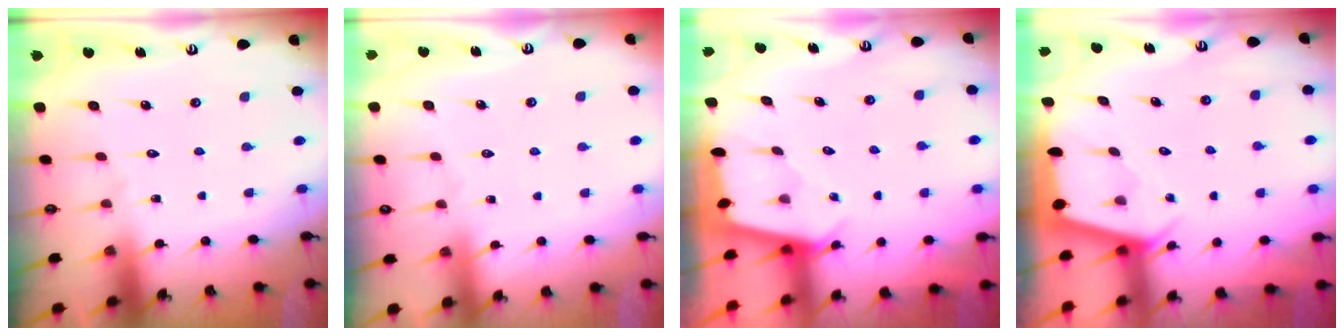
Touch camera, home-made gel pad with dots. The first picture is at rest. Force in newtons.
{"total": 3.3, "press": 3.3, "slide": 0.4}
{"total": 2.4, "press": 2.4, "slide": 0.3}
{"total": 2.4, "press": 2.4, "slide": 0.3}